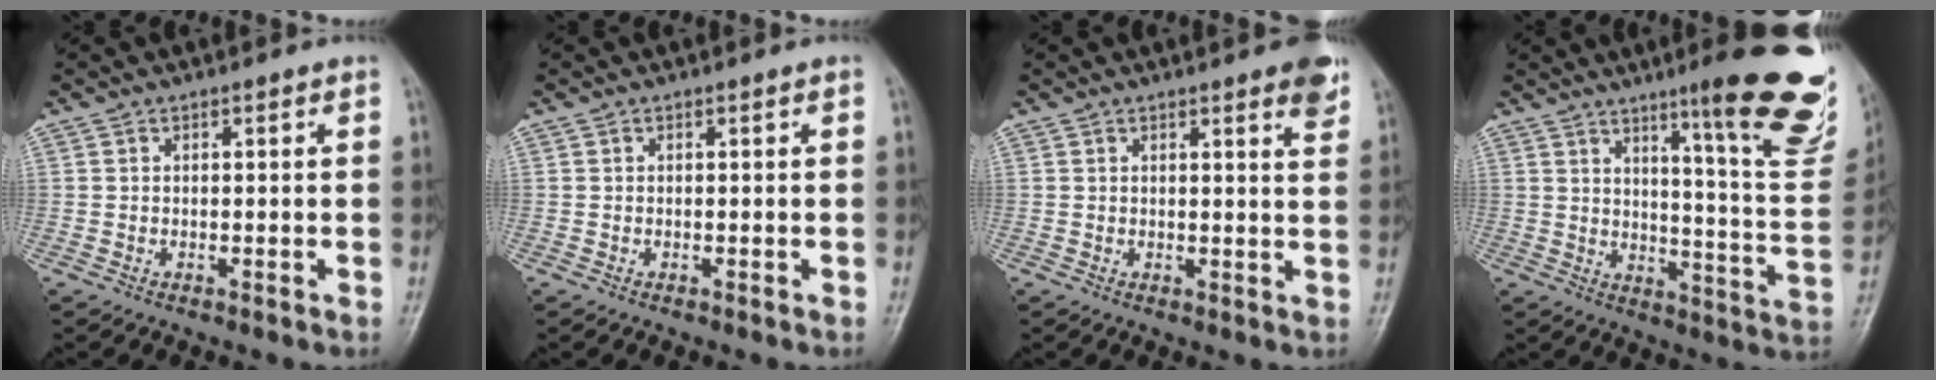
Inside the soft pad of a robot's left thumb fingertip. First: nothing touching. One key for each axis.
{"total": 0.0}
{"total": 5.0, "fx": 3.2, "fy": 1.0, "fz": 3.7, "tx": -0.035, "ty": -0.012, "tz": 0.033}
{"total": 21.6, "fx": 12.7, "fy": 3.2, "fz": 17.2, "tx": -0.189, "ty": -0.071, "tz": 0.174}